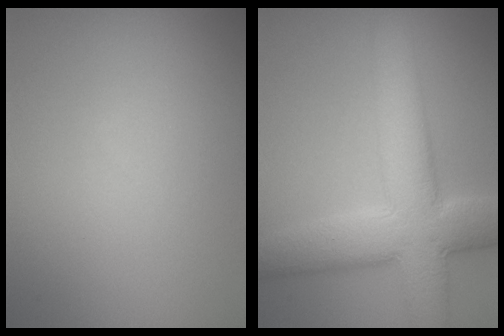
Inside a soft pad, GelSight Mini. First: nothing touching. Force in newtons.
{"total": 9.4, "press": 9.4, "slide": 0.6}